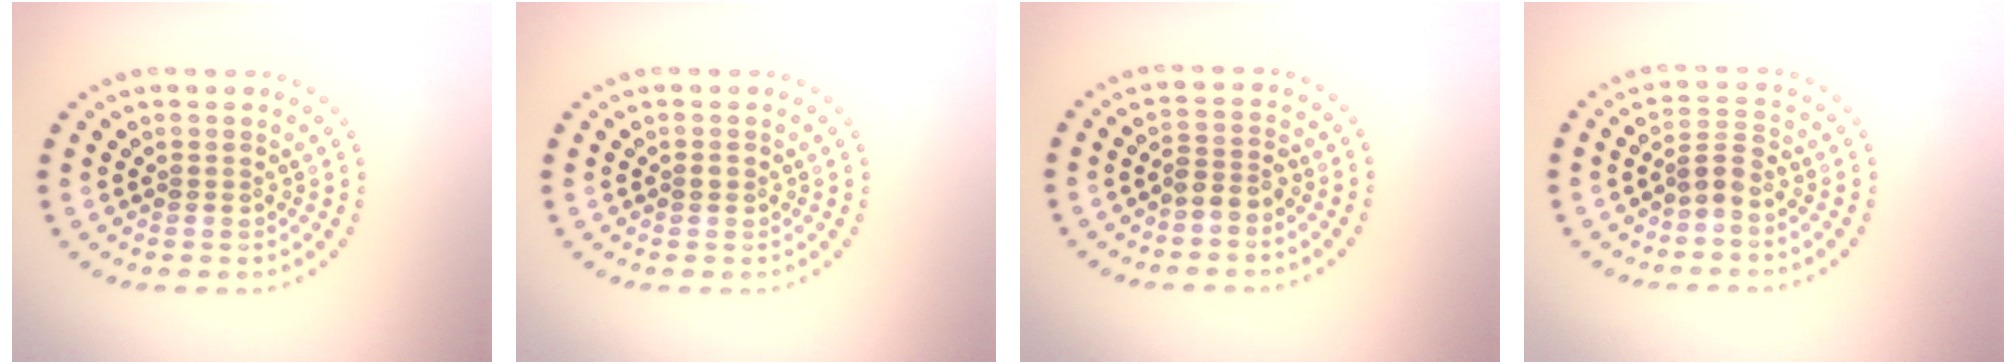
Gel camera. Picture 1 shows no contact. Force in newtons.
{"total": 0.9, "press": 0.9, "slide": 0.0}
{"total": 2.1, "press": 1.7, "slide": 1.2}
{"total": 2.3, "press": 1.6, "slide": 1.6}